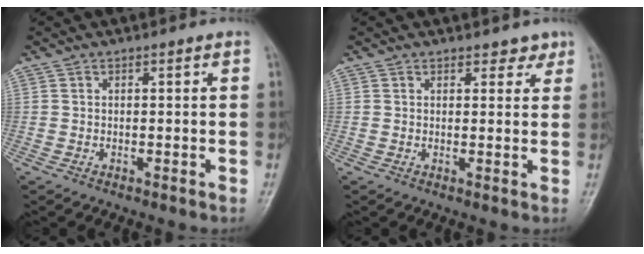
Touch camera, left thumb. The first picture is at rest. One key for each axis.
{"total": 2.4, "fx": 1.9, "fy": 1.3, "fz": 0.7, "tx": 0.013, "ty": -0.010, "tz": 0.019}